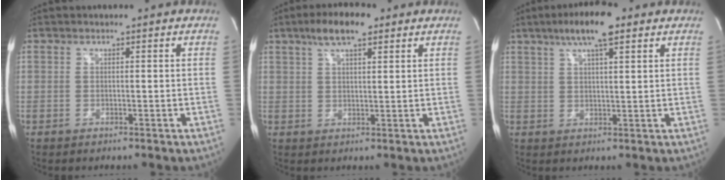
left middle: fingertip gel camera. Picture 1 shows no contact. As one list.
[{"total": 6.9, "force": [4.3, 1.9, 5.0], "torque": [-0.099, 0.016, 0.075]}, {"total": 8.0, "force": [4.9, 1.2, 6.2], "torque": [-0.116, 0.016, 0.081]}]